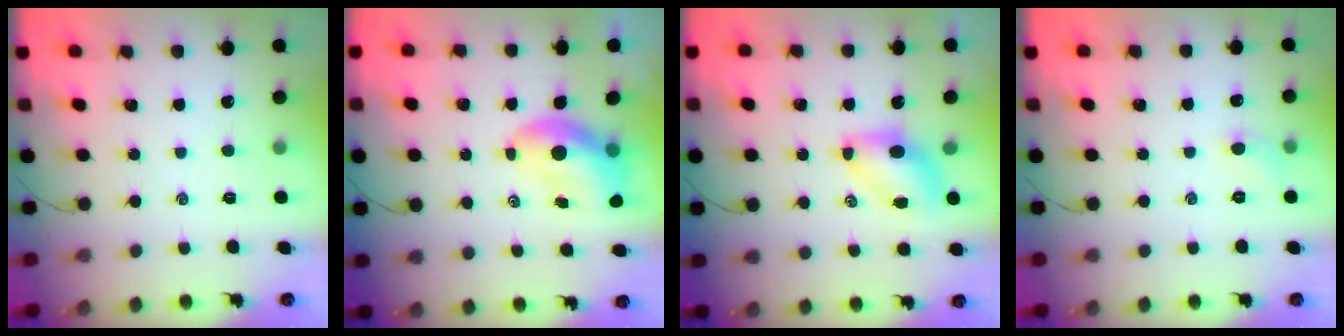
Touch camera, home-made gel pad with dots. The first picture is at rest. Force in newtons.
{"total": 7.8, "press": 7.7, "slide": 1.6}
{"total": 6.6, "press": 6.6, "slide": 0.9}
{"total": 4.9, "press": 4.6, "slide": 1.6}